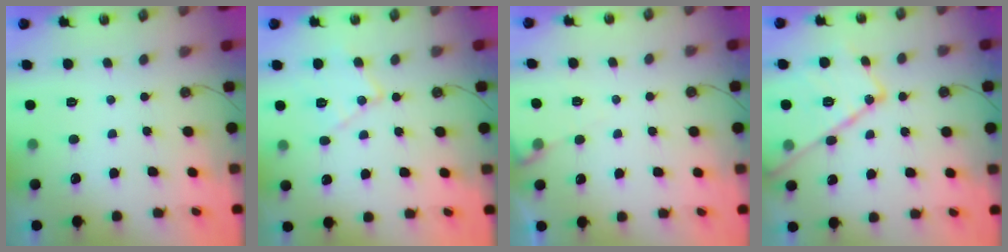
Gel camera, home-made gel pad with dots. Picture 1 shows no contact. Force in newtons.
{"total": 11.6, "press": 11.6, "slide": 0.7}
{"total": 4.7, "press": 4.7, "slide": 0.6}
{"total": 19.4, "press": 19.3, "slide": 1.7}